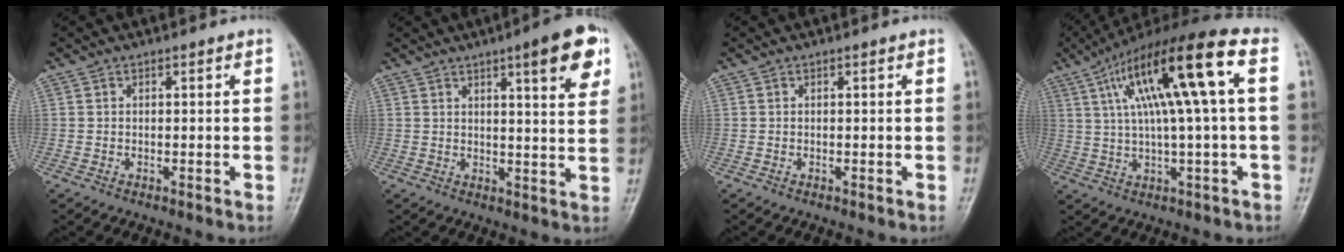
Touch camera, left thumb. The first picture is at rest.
{"total": 10.0, "force": [5.1, 2.0, 8.4], "torque": [-0.097, -0.020, 0.064]}
{"total": 0.0}
{"total": 18.2, "force": [4.4, 2.8, 17.4], "torque": [-0.312, 0.033, 0.071]}